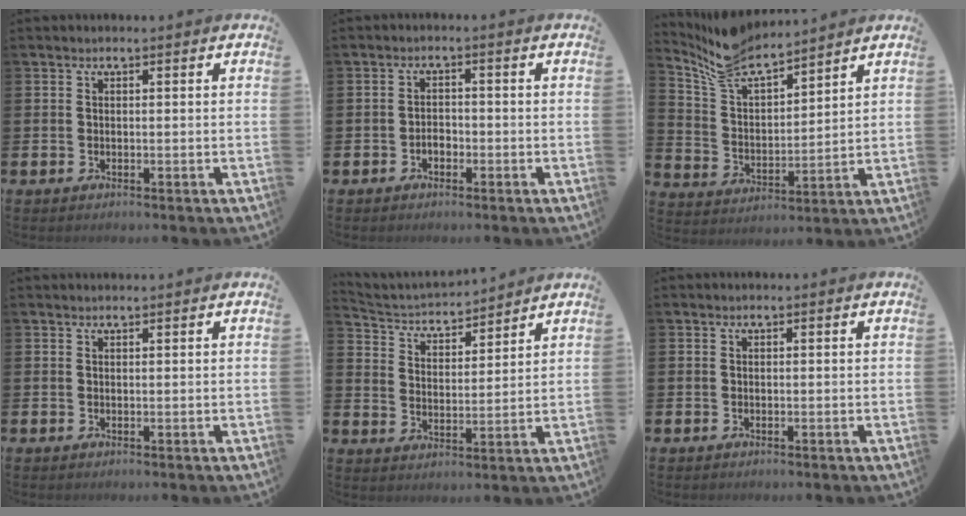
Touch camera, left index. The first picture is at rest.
{"total": 1.7, "force": [-0.8, 1.2, 0.8], "torque": [-0.018, 0.003, -0.018]}
{"total": 8.3, "force": [7.7, 2.0, 2.3], "torque": [-0.082, -0.038, 0.142]}
{"total": 0.5, "force": [0.5, 0.0, 0.0], "torque": [0.012, -0.006, 0.008]}
{"total": 4.0, "force": [3.8, 1.2, 0.3], "torque": [-0.028, -0.033, 0.061]}
{"total": 0.0}